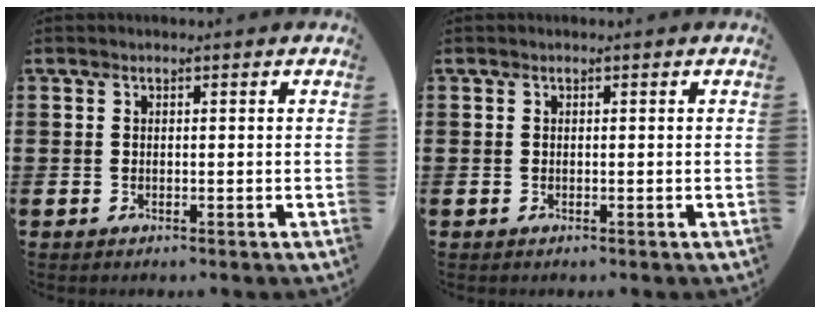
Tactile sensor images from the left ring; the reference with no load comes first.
{"total": 0.0}